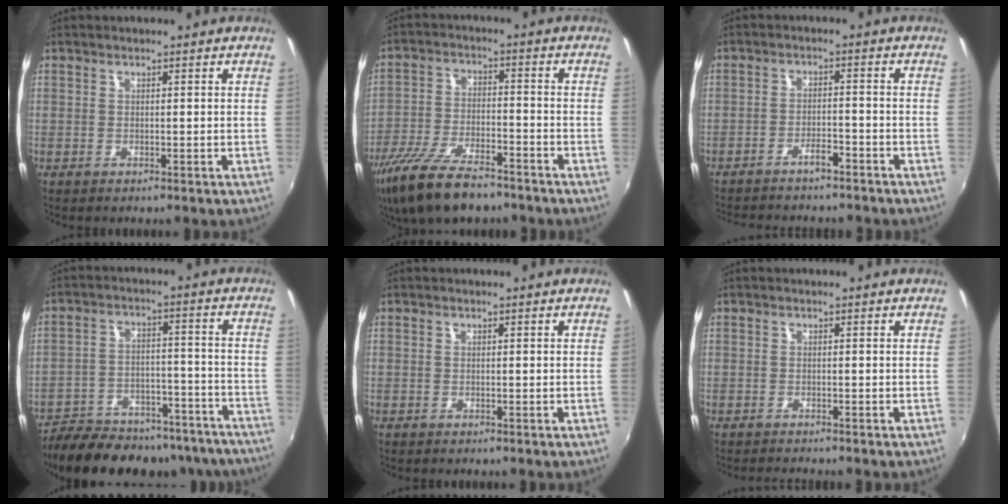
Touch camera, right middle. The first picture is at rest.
{"total": 16.0, "force": [-12.1, 5.1, 9.0], "torque": [-0.195, -0.036, -0.215]}
{"total": 7.6, "force": [-6.7, 1.8, 3.1], "torque": [-0.075, 0.003, -0.098]}
{"total": 27.4, "force": [-23.1, 10.0, 10.9], "torque": [-0.205, 0.012, -0.292]}
{"total": 0.0}
{"total": 1.7, "force": [-1.7, 0.0, 0.3], "torque": [-0.011, -0.013, -0.031]}